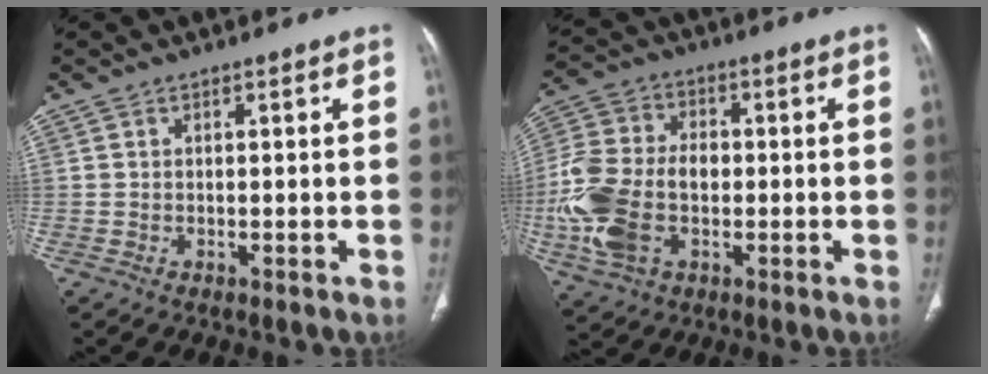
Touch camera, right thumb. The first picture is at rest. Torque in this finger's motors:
{"motor_torque": [2.44, 2.20, 1.76, -0.62, 0.21]}